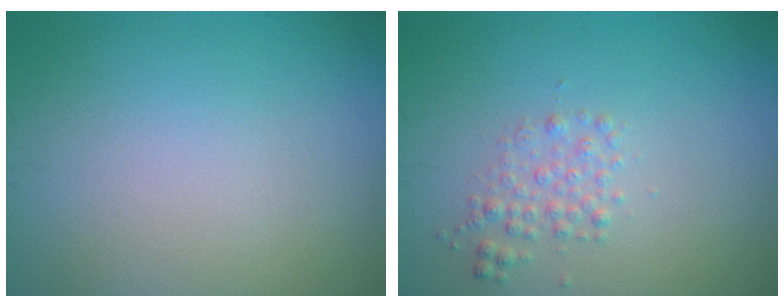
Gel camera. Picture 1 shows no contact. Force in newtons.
{"total": 1.7, "press": 1.7, "slide": 0.1}